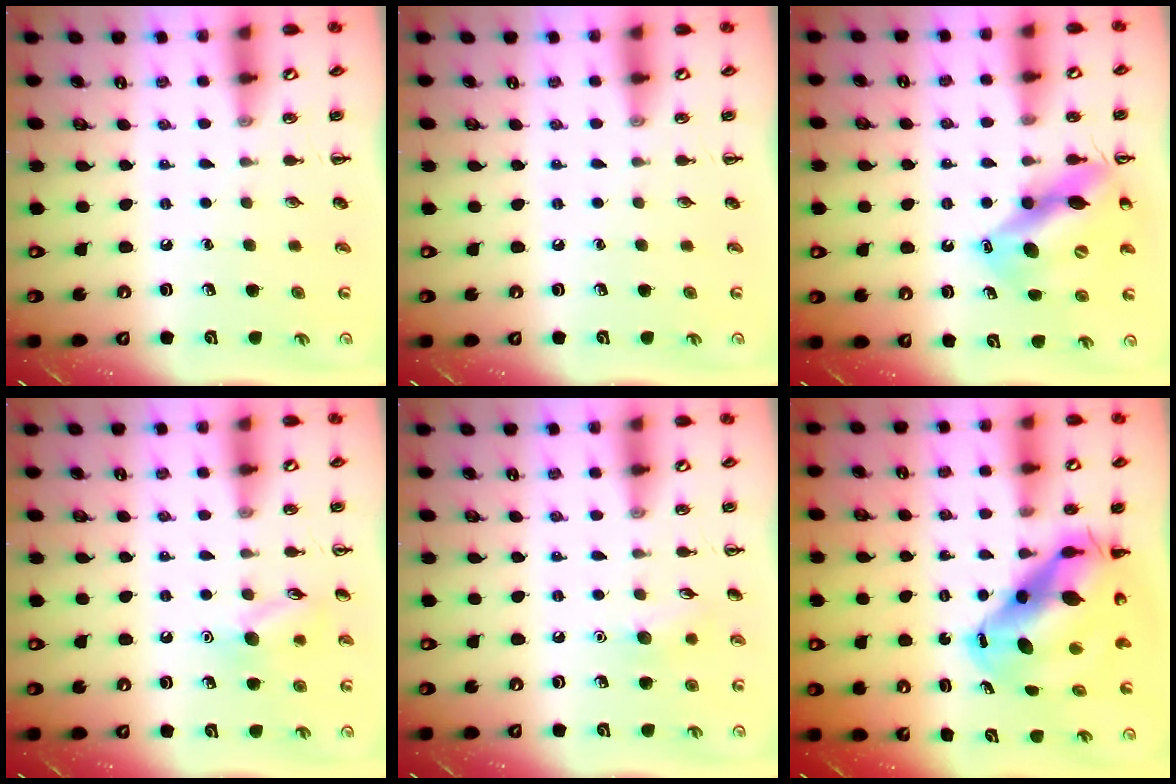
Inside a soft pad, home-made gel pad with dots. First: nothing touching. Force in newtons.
{"total": 0.0}
{"total": 14.2, "press": 13.4, "slide": 4.6}
{"total": 9.6, "press": 9.5, "slide": 1.4}
{"total": 7.0, "press": 6.8, "slide": 1.6}
{"total": 14.1, "press": 13.5, "slide": 4.0}